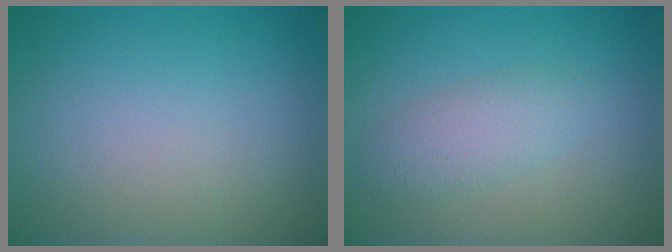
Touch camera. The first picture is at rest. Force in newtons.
{"total": 2.4, "press": 2.4, "slide": 0.1}